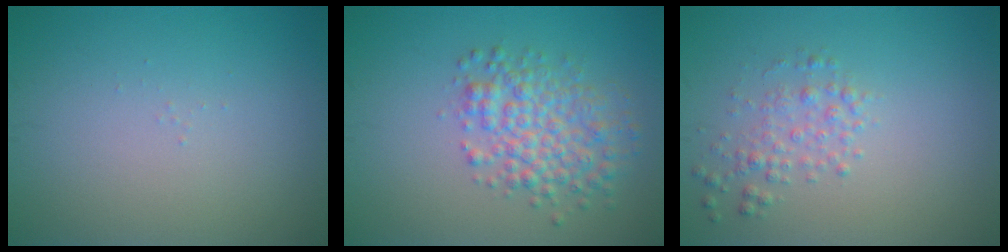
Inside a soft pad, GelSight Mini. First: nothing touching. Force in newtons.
{"total": 4.6, "press": 4.6, "slide": 0.1}
{"total": 2.0, "press": 2.0, "slide": 0.1}